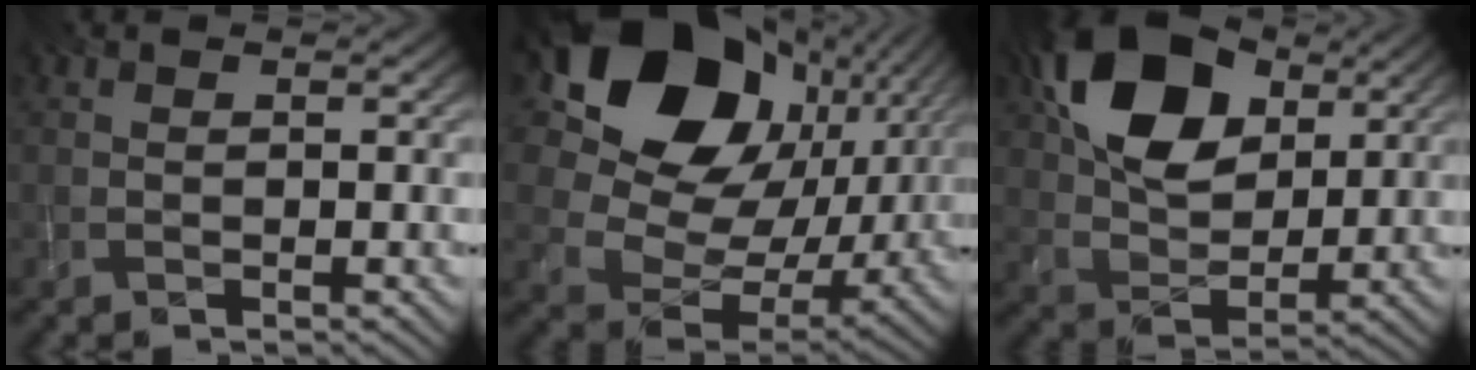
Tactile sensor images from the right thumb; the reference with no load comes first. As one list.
[{"total": 20.3, "force": [8.0, 14.5, 11.7], "torque": [-0.234, 0.015, 0.155]}, {"total": 13.2, "force": [5.6, 8.4, 8.5], "torque": [-0.177, 0.018, 0.099]}]